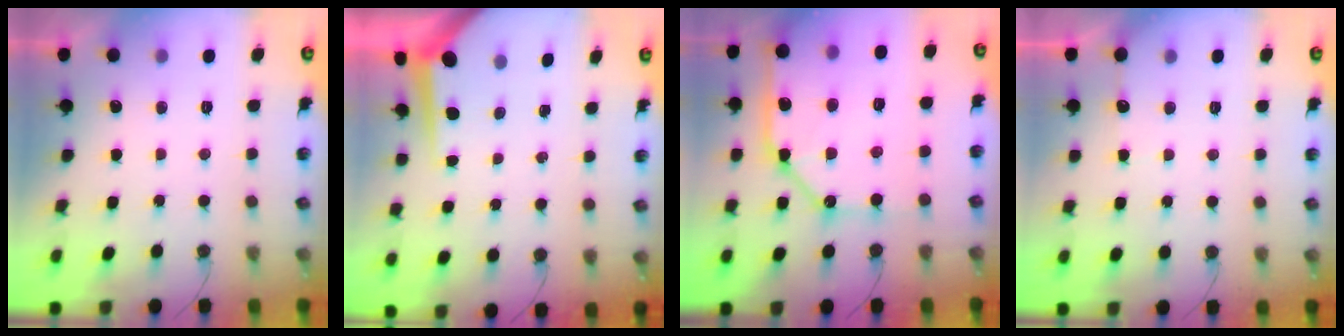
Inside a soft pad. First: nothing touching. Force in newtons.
{"total": 5.7, "press": 5.7, "slide": 0.5}
{"total": 19.5, "press": 19.4, "slide": 2.6}
{"total": 5.7, "press": 5.7, "slide": 0.7}